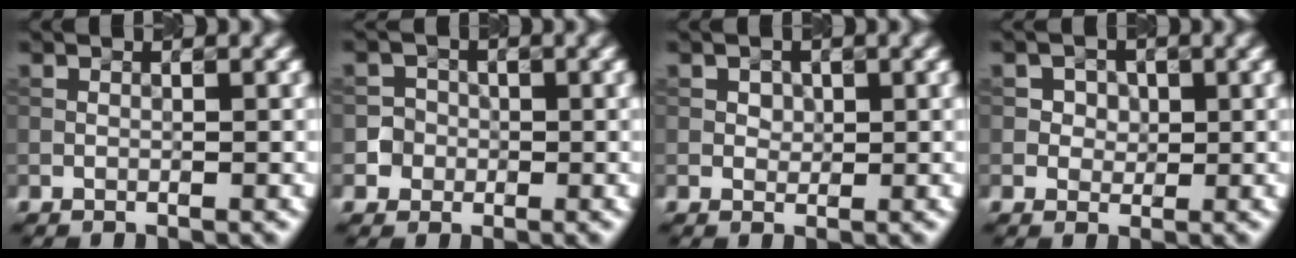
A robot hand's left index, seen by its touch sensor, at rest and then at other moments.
{"total": 3.6, "force": [-1.3, 3.4, 0.5], "torque": [0.009, 0.013, -0.034]}
{"total": 1.2, "force": [0.5, 0.9, 0.7], "torque": [-0.013, 0.006, 0.008]}
{"total": 2.6, "force": [1.0, 2.2, 1.1], "torque": [-0.017, 0.004, 0.014]}